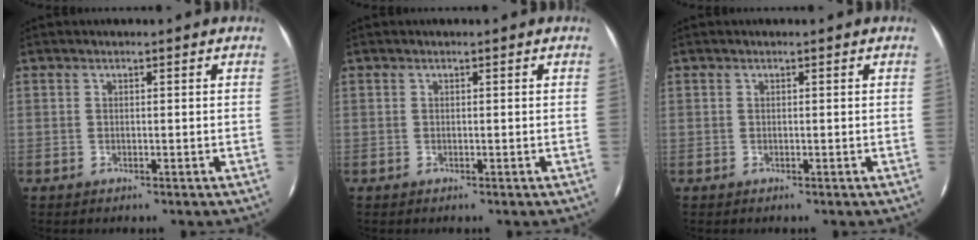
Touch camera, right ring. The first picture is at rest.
{"total": 0.0}
{"total": 0.0}